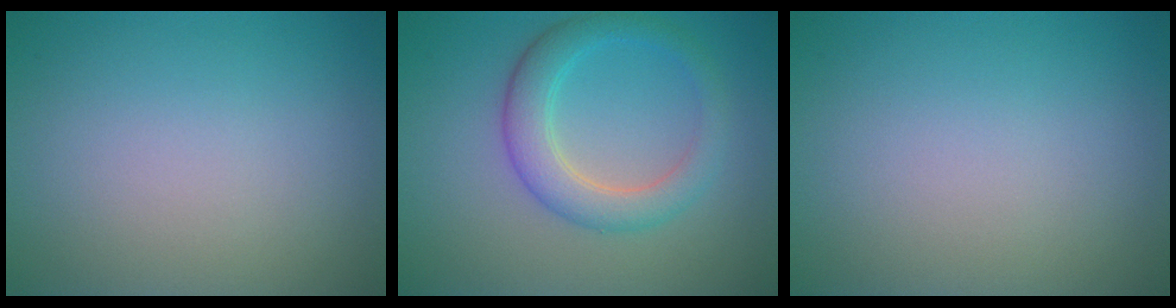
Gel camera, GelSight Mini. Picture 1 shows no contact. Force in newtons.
{"total": 4.0, "press": 4.0, "slide": 0.1}
{"total": 0.0}